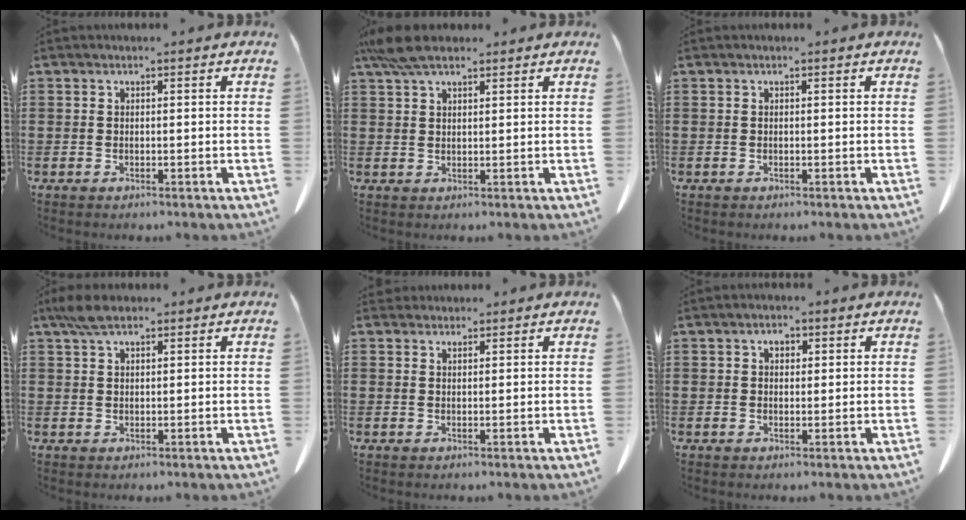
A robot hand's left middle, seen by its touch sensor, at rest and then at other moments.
{"total": 5.5, "force": [4.0, 1.6, 3.4], "torque": [-0.079, 0.000, 0.077]}
{"total": 0.0}
{"total": 3.6, "force": [2.4, 1.3, 2.4], "torque": [-0.054, 0.004, 0.045]}
{"total": 1.2, "force": [1.1, 0.4, 0.2], "torque": [-0.007, -0.001, 0.023]}
{"total": 1.9, "force": [0.8, 1.1, 1.3], "torque": [-0.021, 0.002, 0.012]}